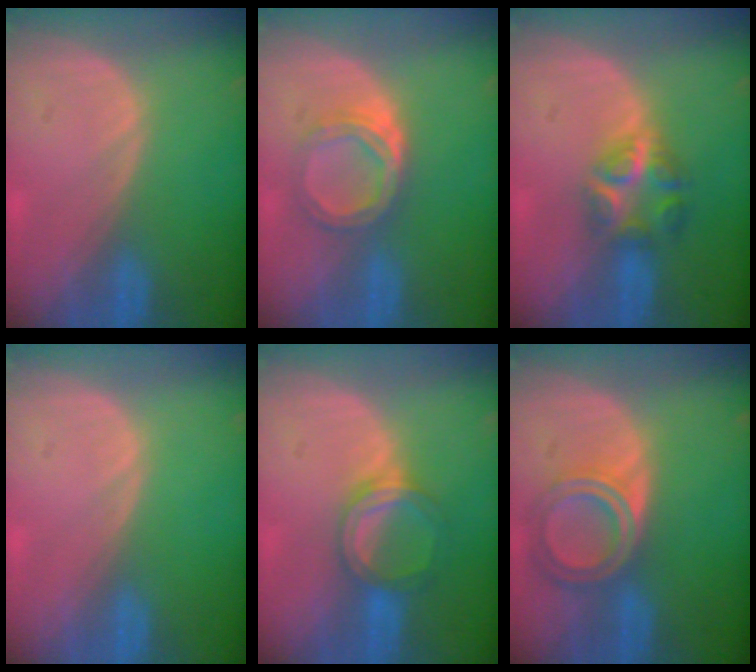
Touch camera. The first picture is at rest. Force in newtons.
{"total": 5.6, "press": 4.9, "slide": 2.7}
{"total": 5.8, "press": 5.6, "slide": 1.5}
{"total": 0.0}
{"total": 5.2, "press": 5.0, "slide": 1.6}
{"total": 6.3, "press": 5.6, "slide": 2.9}